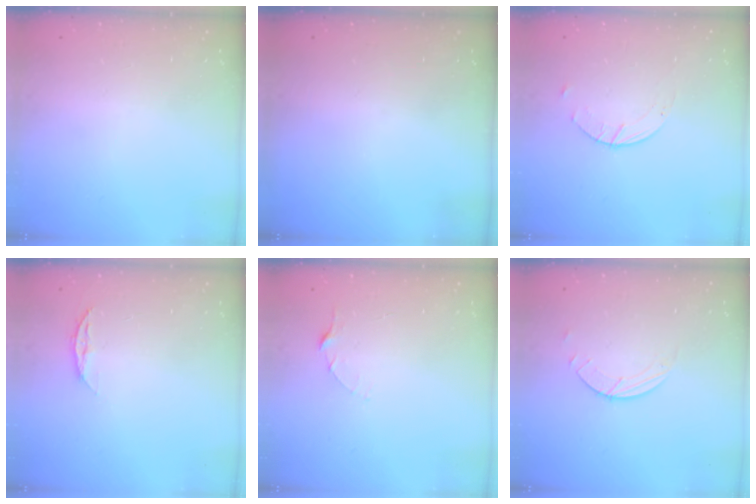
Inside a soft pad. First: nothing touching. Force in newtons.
{"total": 0.0}
{"total": 2.0, "press": 2.0, "slide": 0.3}
{"total": 5.1, "press": 5.1, "slide": 0.7}
{"total": 2.5, "press": 2.5, "slide": 0.3}
{"total": 2.0, "press": 2.0, "slide": 0.2}